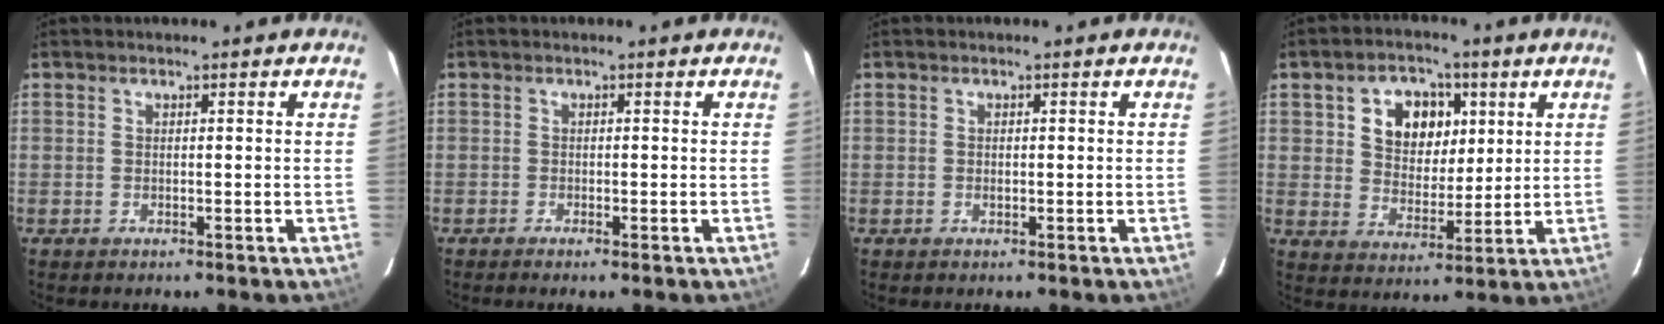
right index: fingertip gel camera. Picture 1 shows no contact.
{"total": 0.9, "force": [-0.7, 0.0, 0.6], "torque": [-0.015, -0.001, -0.013]}
{"total": 0.6, "force": [-0.1, 0.3, 0.5], "torque": [-0.009, 0.002, -0.002]}
{"total": 10.2, "force": [3.4, 7.6, 5.8], "torque": [-0.110, 0.020, 0.063]}